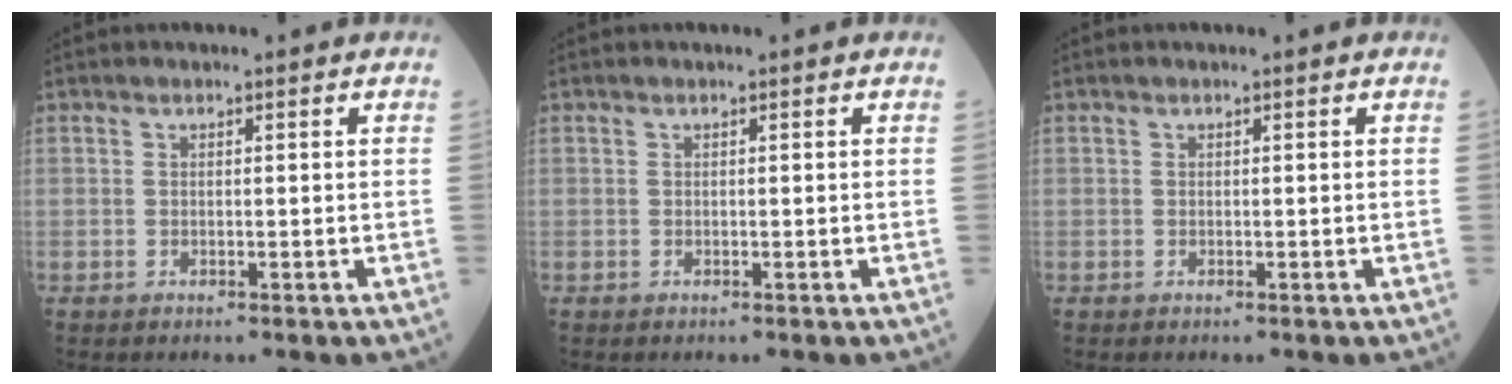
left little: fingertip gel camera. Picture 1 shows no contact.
{"total": 0.0}
{"total": 0.0}